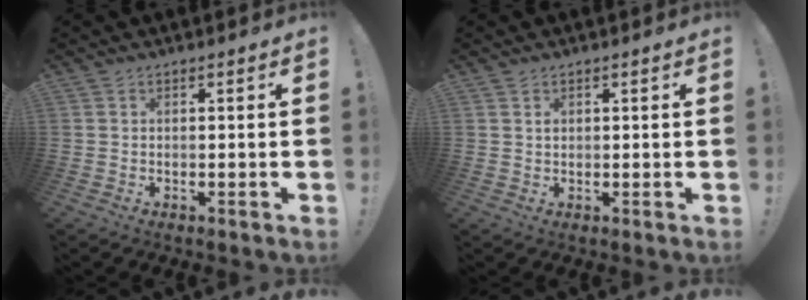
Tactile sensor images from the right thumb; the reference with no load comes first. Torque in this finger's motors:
{"motor_torque": [0.19, -0.32, 0.02, 0.03, 0.01]}